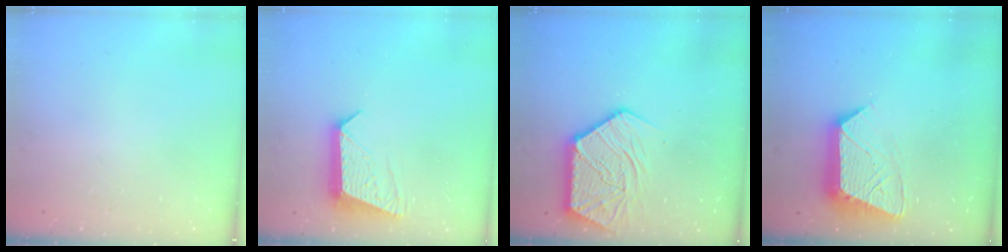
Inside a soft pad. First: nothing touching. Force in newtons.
{"total": 10.4, "press": 10.4, "slide": 0.3}
{"total": 14.6, "press": 14.5, "slide": 1.5}
{"total": 13.3, "press": 13.3, "slide": 1.0}